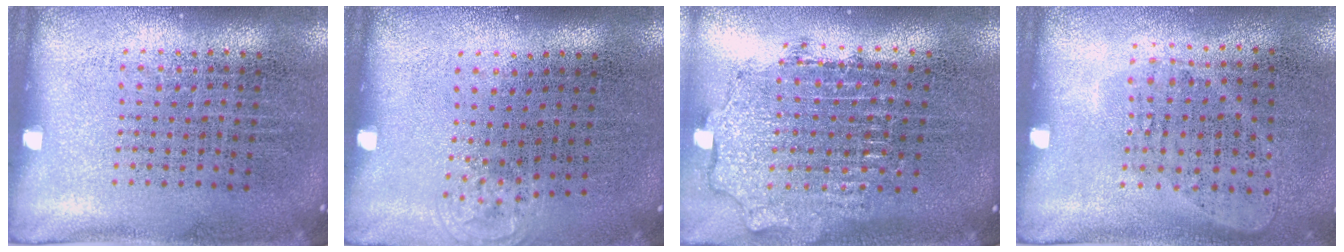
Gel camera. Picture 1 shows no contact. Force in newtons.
{"total": 0.6, "press": 0.5, "slide": 0.3}
{"total": 1.9, "press": 1.5, "slide": 1.2}
{"total": 0.9, "press": 0.8, "slide": 0.4}